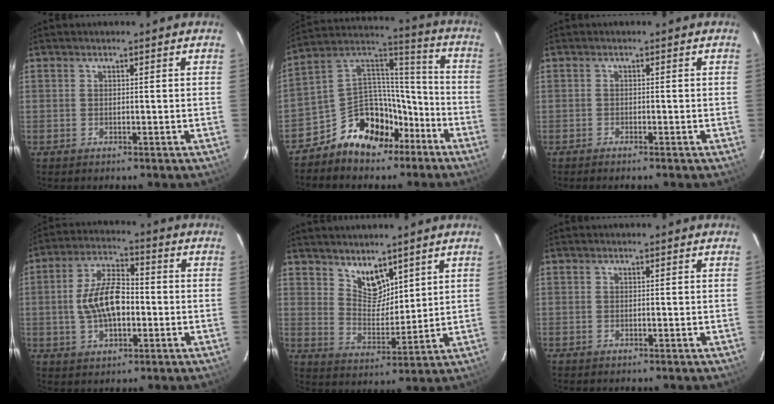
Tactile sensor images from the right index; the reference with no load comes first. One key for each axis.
{"total": 15.3, "fx": -9.4, "fy": 10.2, "fz": 6.5, "tx": -0.130, "ty": 0.070, "tz": -0.145}
{"total": 1.0, "fx": -0.9, "fy": 0.0, "fz": 0.4, "tx": -0.010, "ty": -0.001, "tz": -0.017}
{"total": 10.9, "fx": -1.3, "fy": 5.5, "fz": 9.3, "tx": -0.183, "ty": 0.013, "tz": -0.021}
{"total": 6.9, "fx": 5.2, "fy": 3.5, "fz": 2.9, "tx": -0.038, "ty": -0.003, "tz": 0.099}
{"total": 0.0}